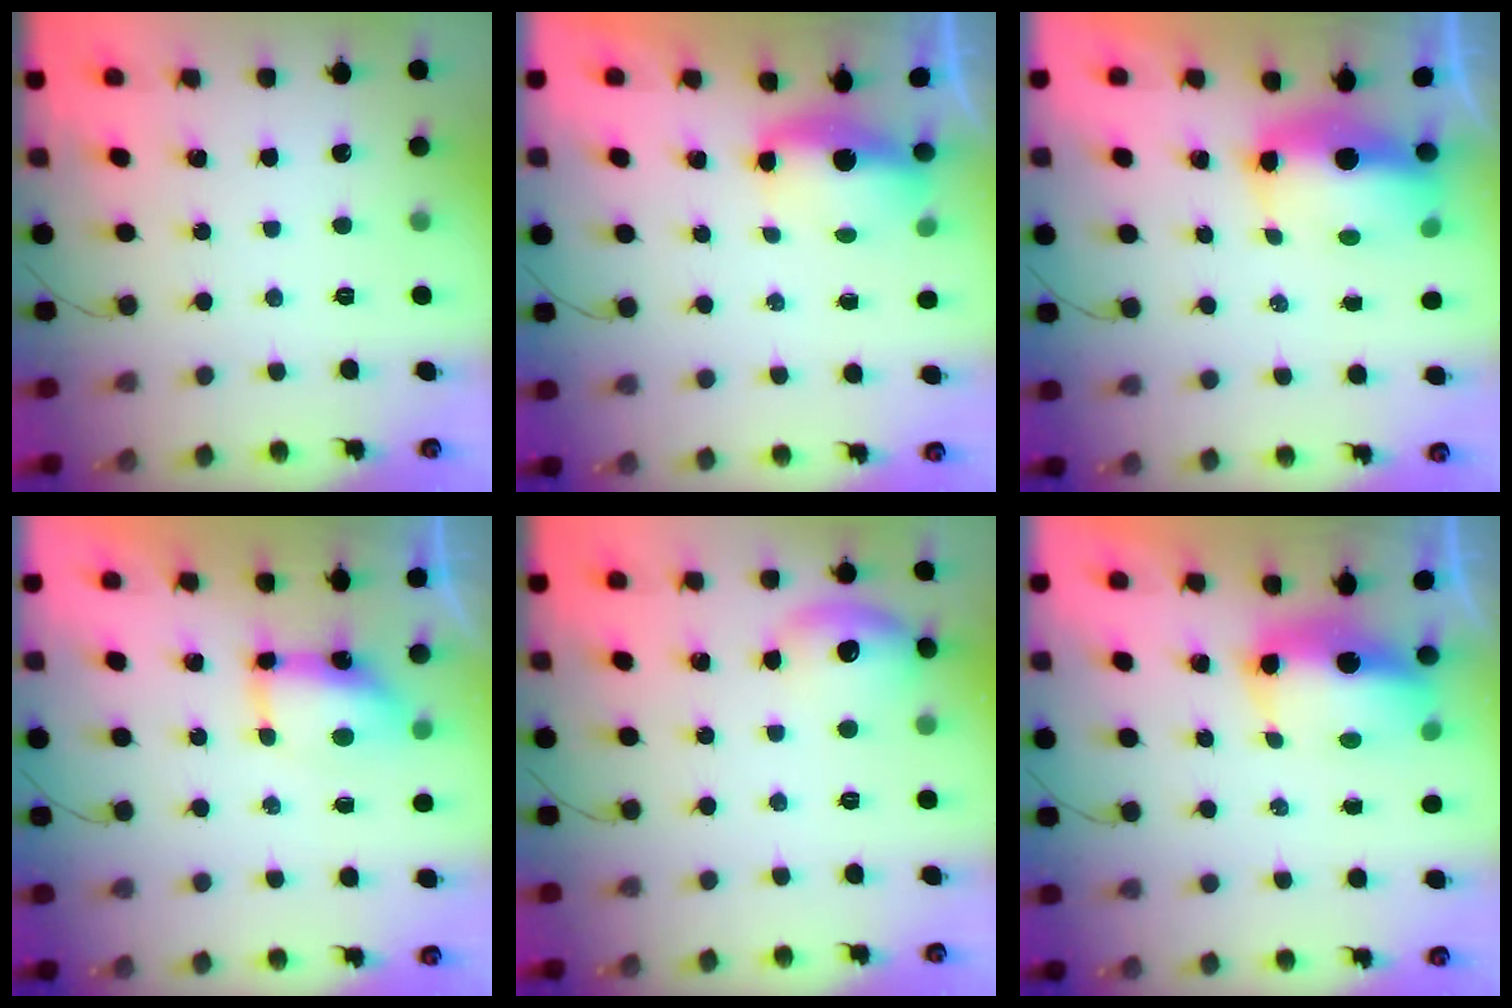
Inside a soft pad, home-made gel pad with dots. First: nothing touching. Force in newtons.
{"total": 5.5, "press": 5.5, "slide": 0.5}
{"total": 9.7, "press": 9.5, "slide": 1.9}
{"total": 7.1, "press": 7.1, "slide": 0.5}
{"total": 10.8, "press": 10.0, "slide": 4.0}
{"total": 9.2, "press": 9.0, "slide": 1.9}